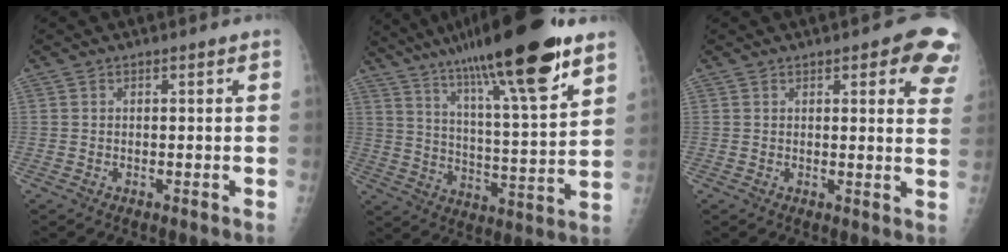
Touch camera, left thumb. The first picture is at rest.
{"total": 24.2, "force": [16.2, 3.3, 17.8], "torque": [-0.278, -0.047, 0.264]}
{"total": 9.9, "force": [5.4, 3.4, 7.6], "torque": [-0.049, -0.019, 0.048]}